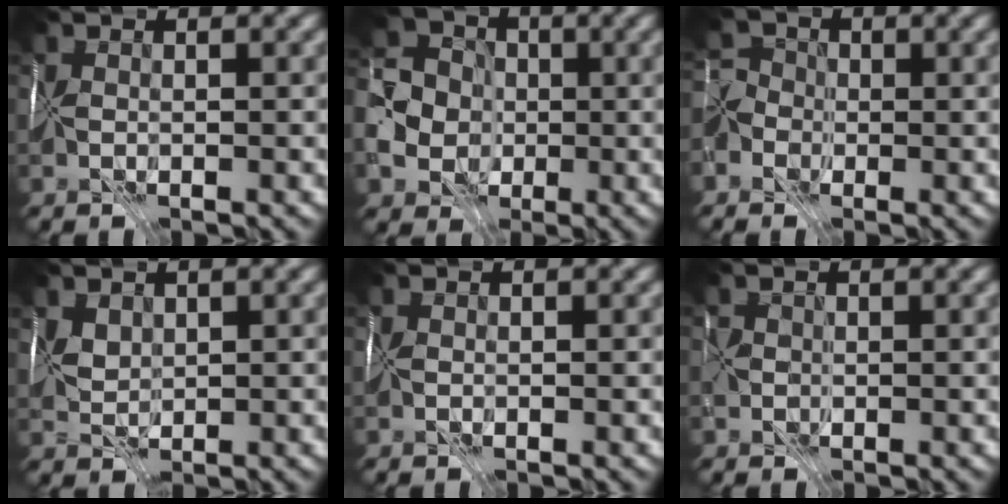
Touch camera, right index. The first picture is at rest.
{"total": 7.5, "force": [-1.4, 6.6, 3.3], "torque": [-0.085, -0.003, -0.032]}
{"total": 3.2, "force": [-1.9, 2.5, 0.8], "torque": [-0.002, -0.001, -0.035]}
{"total": 1.9, "force": [1.4, 1.2, 0.5], "torque": [-0.010, 0.007, 0.031]}
{"total": 0.0}
{"total": 0.7, "force": [0.3, 0.3, -0.6], "torque": [0.018, 0.002, 0.005]}